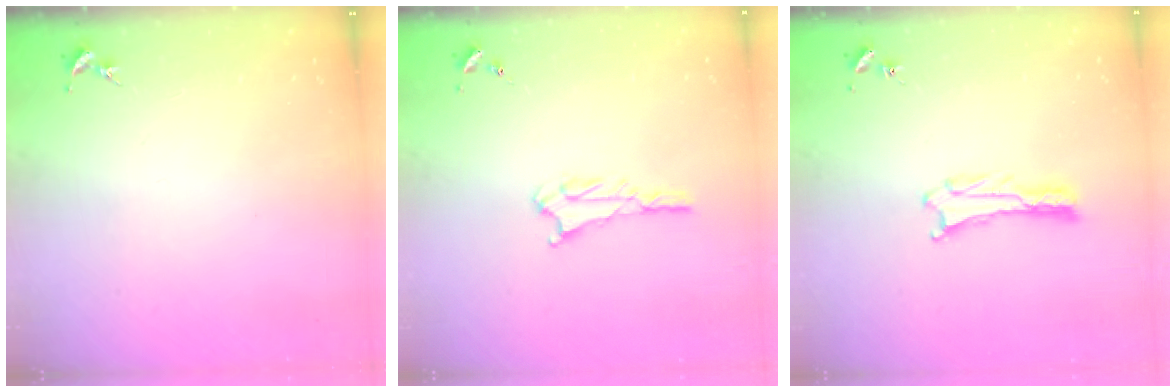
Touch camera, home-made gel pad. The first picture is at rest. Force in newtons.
{"total": 1.6, "press": 1.6, "slide": 0.1}
{"total": 0.6, "press": 0.6, "slide": 0.1}